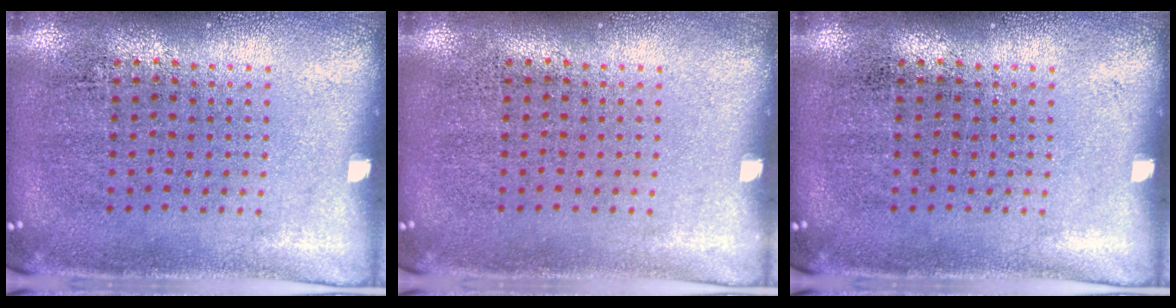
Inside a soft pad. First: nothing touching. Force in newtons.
{"total": 0.0}
{"total": 0.0}